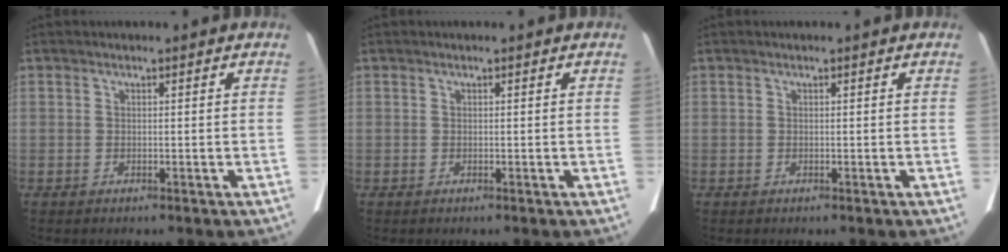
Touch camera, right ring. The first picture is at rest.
{"total": 0.0}
{"total": 0.0}